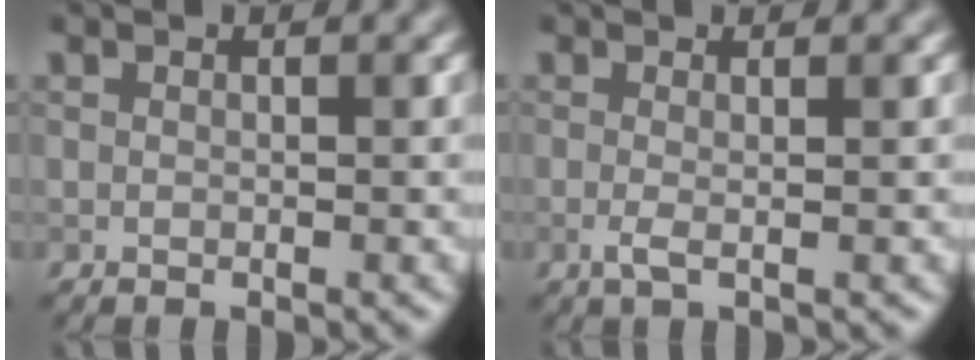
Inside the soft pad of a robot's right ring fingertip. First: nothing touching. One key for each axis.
{"total": 1.5, "fx": -0.2, "fy": 0.3, "fz": 1.4, "tx": -0.026, "ty": -0.005, "tz": -0.006}